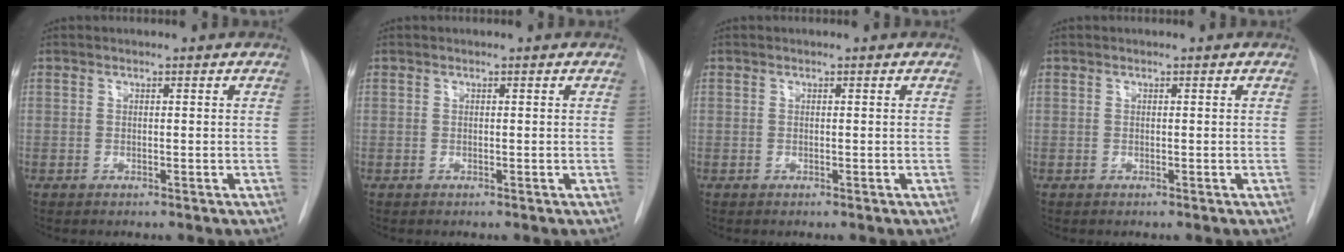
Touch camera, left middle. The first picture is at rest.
{"total": 0.0}
{"total": 0.0}
{"total": 0.0}